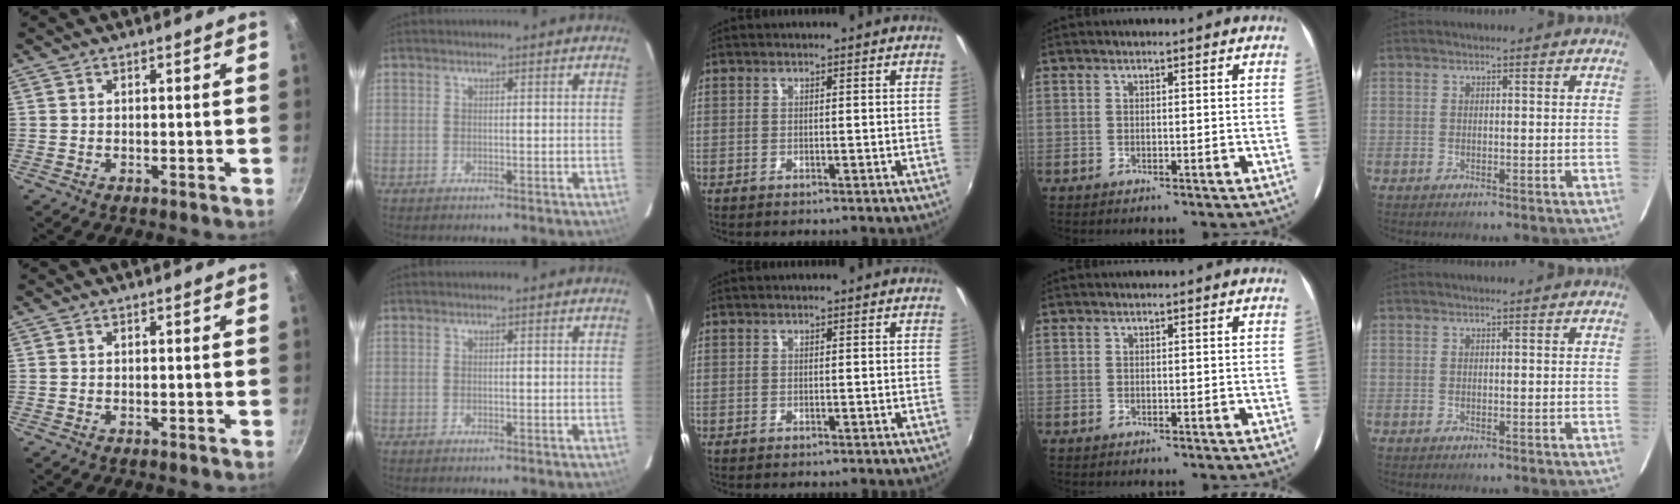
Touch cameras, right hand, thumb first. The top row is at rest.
{}